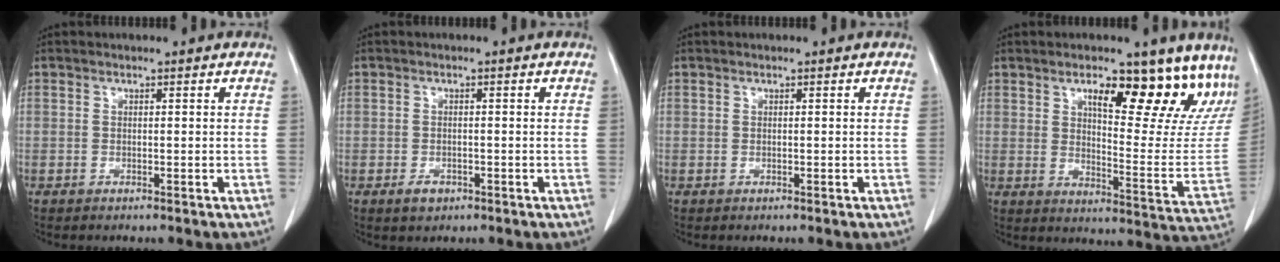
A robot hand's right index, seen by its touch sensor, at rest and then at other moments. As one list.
[{"total": 3.1, "force": [-1.5, 2.2, 1.7], "torque": [-0.027, 0.000, -0.015]}, {"total": 0.0}, {"total": 18.8, "force": [13.1, 5.8, 12.2], "torque": [-0.139, -0.018, 0.171]}]